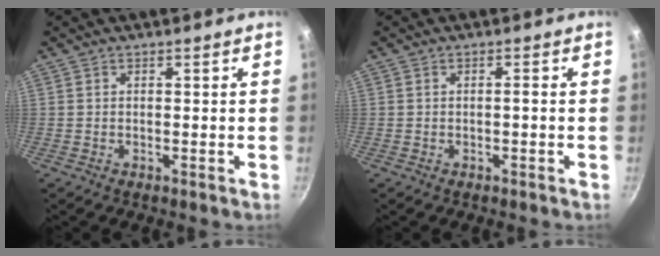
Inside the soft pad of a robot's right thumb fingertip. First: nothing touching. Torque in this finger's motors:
{"motor_torque": [0.26, 0.00, 0.33, 0.38, 0.02]}